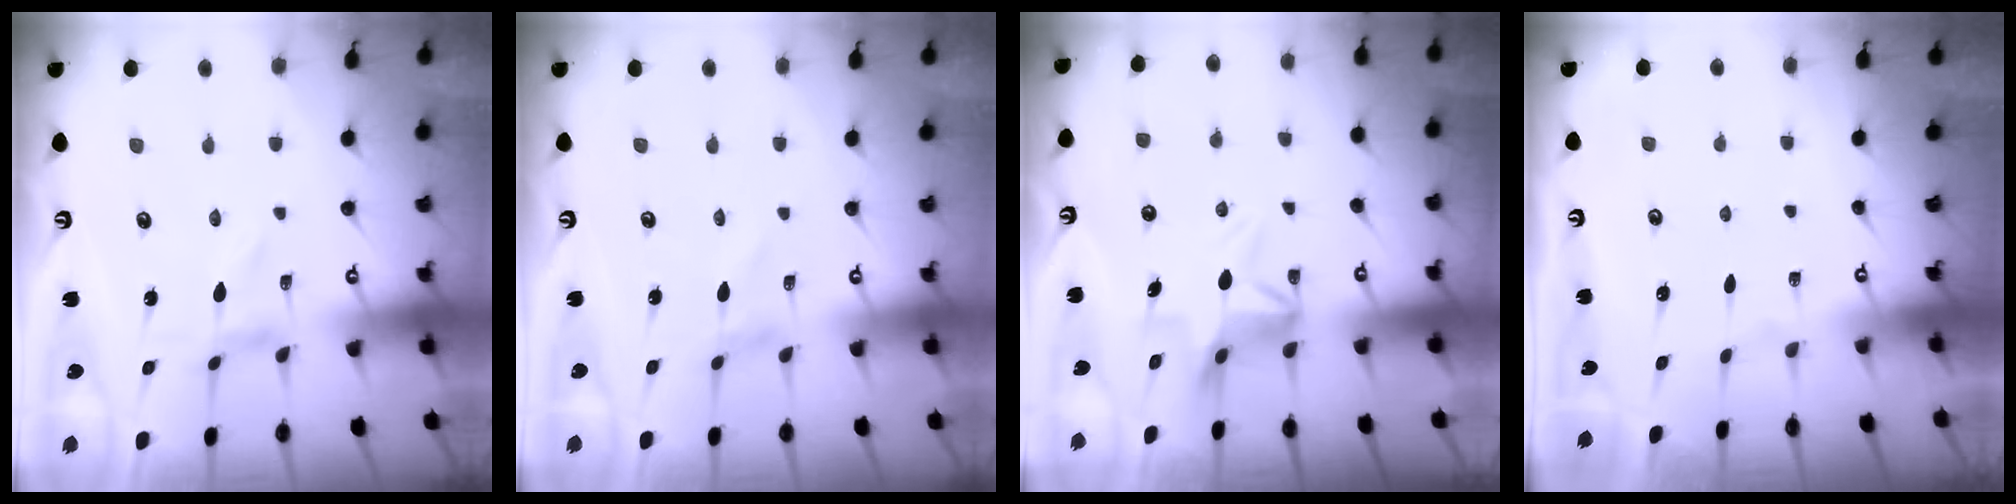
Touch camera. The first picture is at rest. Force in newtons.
{"total": 1.0, "press": 1.0, "slide": 0.1}
{"total": 5.9, "press": 5.9, "slide": 0.3}
{"total": 0.0}